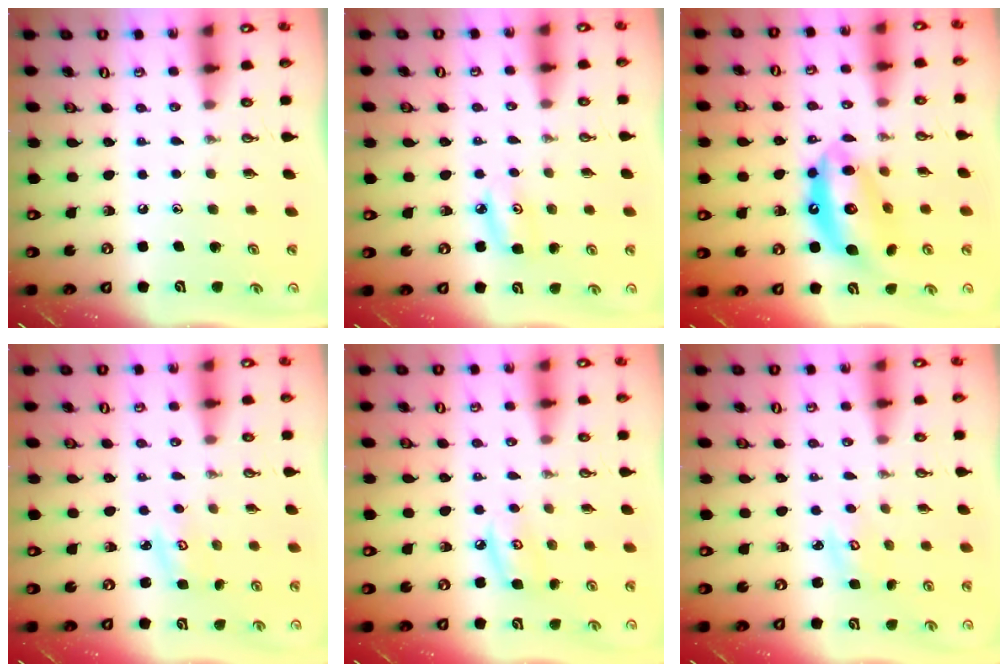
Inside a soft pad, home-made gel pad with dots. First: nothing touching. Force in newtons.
{"total": 6.5, "press": 6.5, "slide": 0.3}
{"total": 14.6, "press": 14.6, "slide": 1.2}
{"total": 3.2, "press": 3.2, "slide": 0.4}
{"total": 7.2, "press": 7.2, "slide": 0.6}
{"total": 3.2, "press": 3.2, "slide": 0.3}